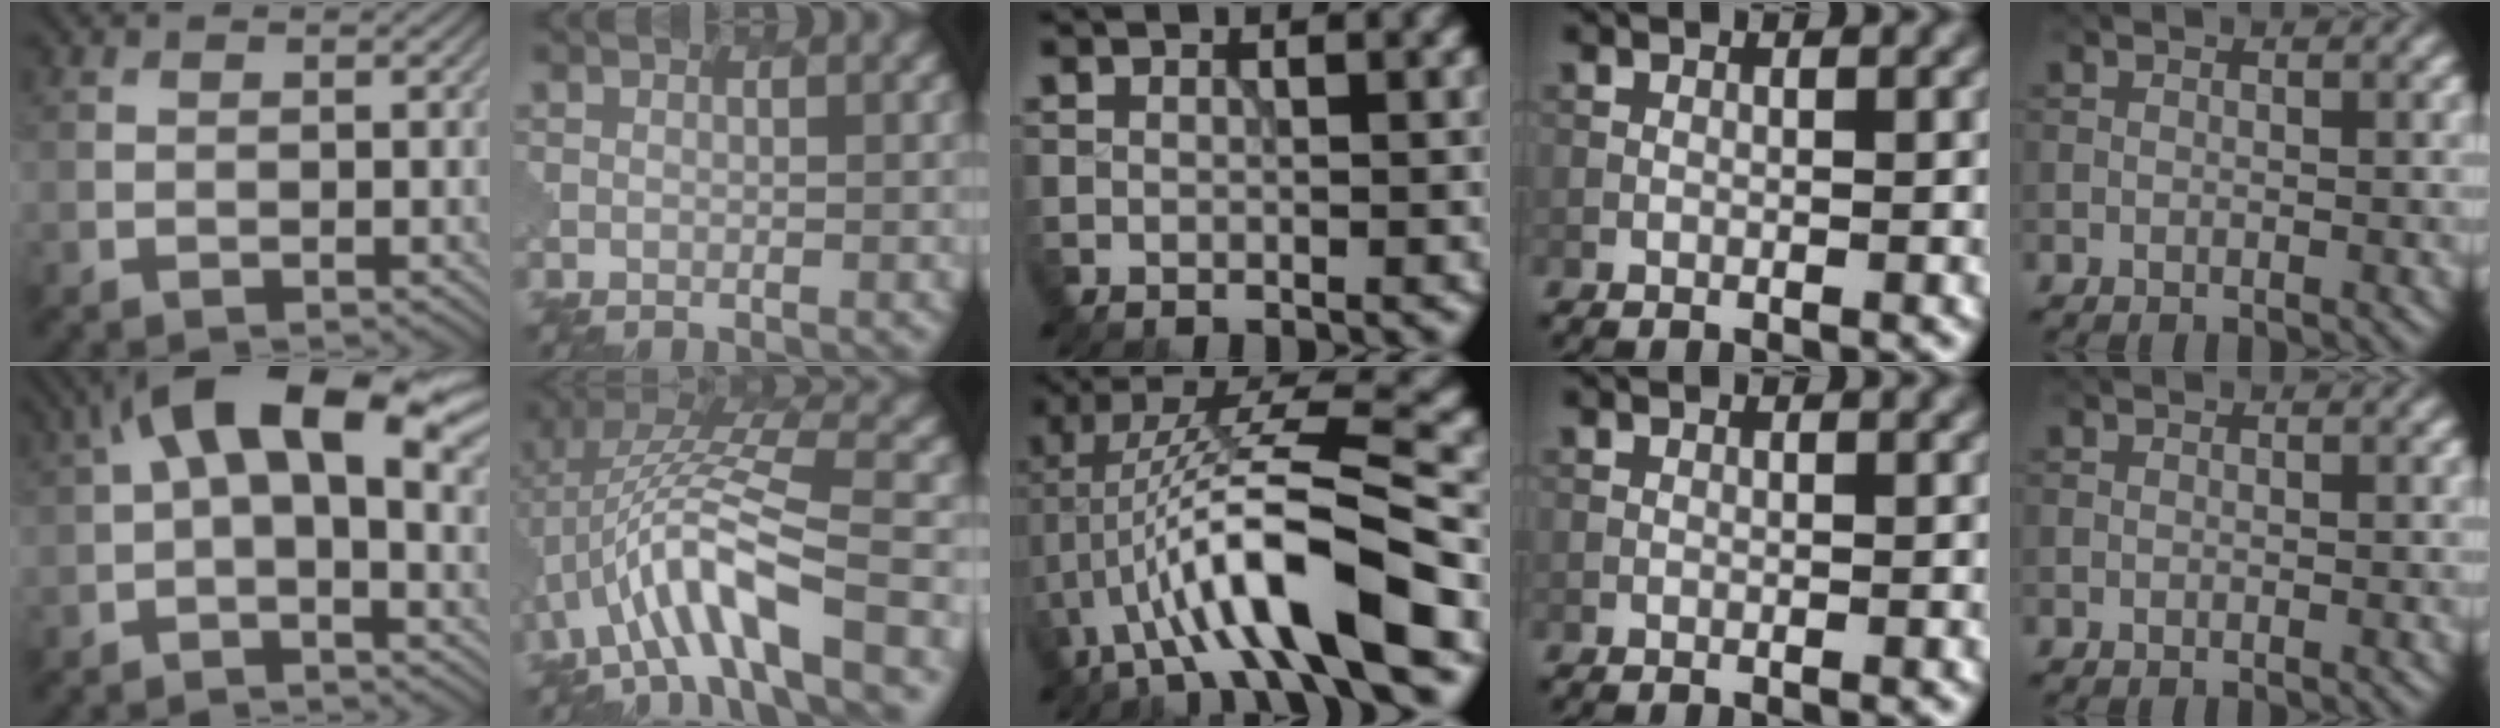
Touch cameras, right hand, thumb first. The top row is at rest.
{"thumb": {"total": 14.5, "force": [4.8, 6.6, 12.0], "torque": [-0.206, 0.013, 0.076]}, "index": {"total": 9.0, "force": [-2.1, 2.8, 8.3], "torque": [-0.157, 0.020, -0.040]}, "middle": {"total": 10.5, "force": [-3.6, 1.8, 9.6], "torque": [-0.172, 0.025, -0.064]}}